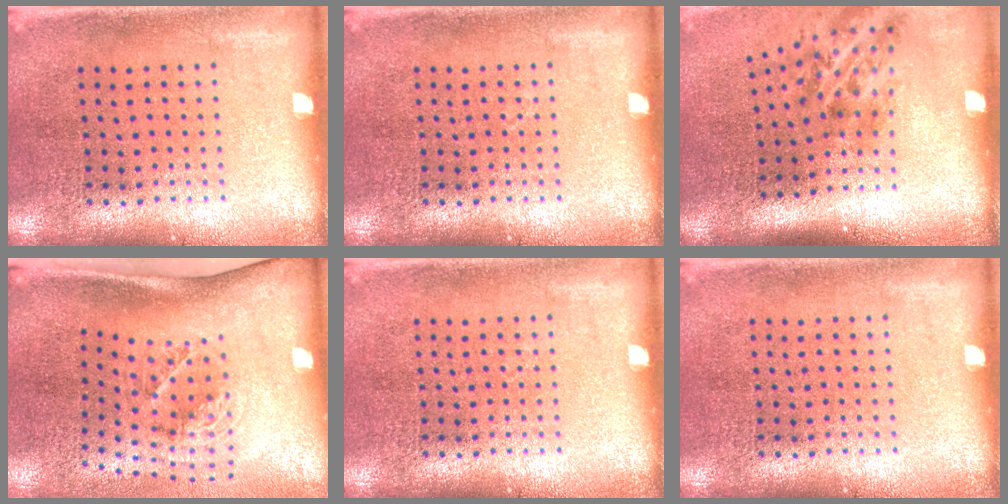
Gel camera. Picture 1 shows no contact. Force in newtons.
{"total": 0.0}
{"total": 2.0, "press": 1.2, "slide": 1.6}
{"total": 2.0, "press": 1.3, "slide": 1.5}
{"total": 0.0}
{"total": 0.0}